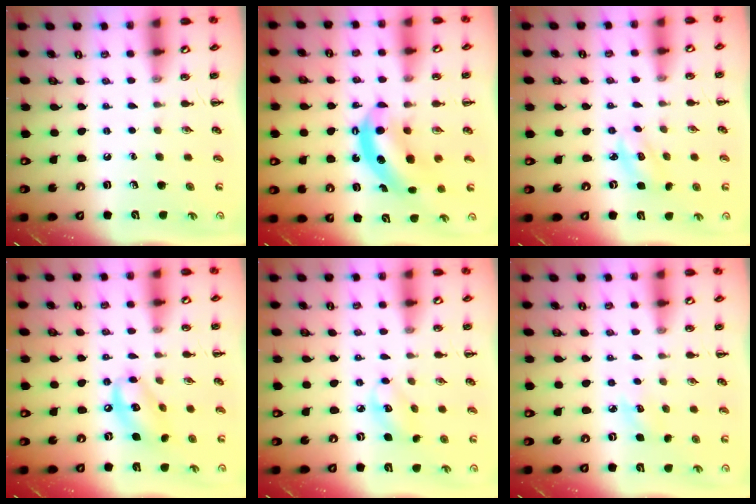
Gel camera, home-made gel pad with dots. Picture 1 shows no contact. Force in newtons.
{"total": 8.5, "press": 8.4, "slide": 1.5}
{"total": 2.7, "press": 2.7, "slide": 0.4}
{"total": 10.8, "press": 10.6, "slide": 2.1}
{"total": 5.5, "press": 5.5, "slide": 0.9}
{"total": 4.0, "press": 3.8, "slide": 1.2}